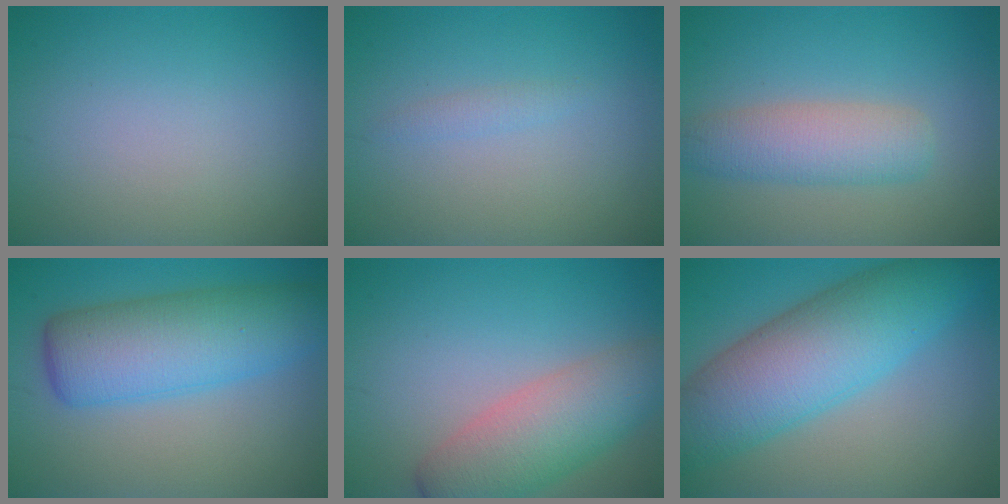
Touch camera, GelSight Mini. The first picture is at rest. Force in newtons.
{"total": 0.9, "press": 0.9, "slide": 0.0}
{"total": 4.5, "press": 4.5, "slide": 0.3}
{"total": 8.2, "press": 8.2, "slide": 0.2}
{"total": 6.3, "press": 6.3, "slide": 0.6}
{"total": 10.3, "press": 10.3, "slide": 0.2}